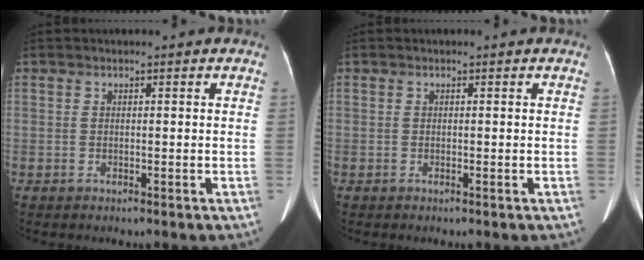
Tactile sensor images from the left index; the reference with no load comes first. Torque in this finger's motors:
{"motor_torque": [0.00, 0.00, 0.00, 0.00]}